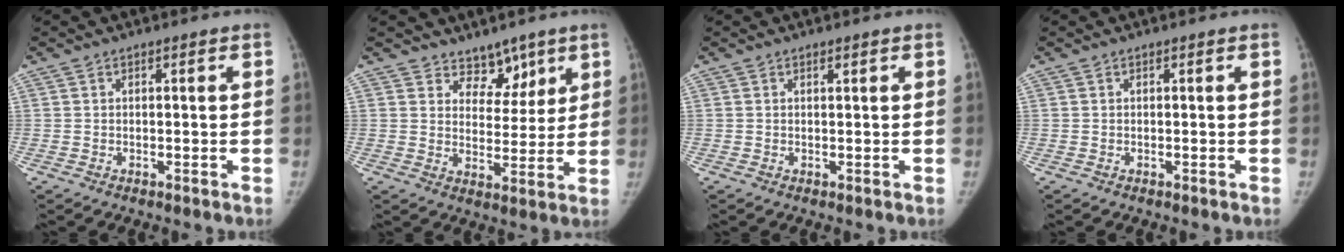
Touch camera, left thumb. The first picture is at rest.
{"total": 2.3, "force": [1.7, 1.4, 0.6], "torque": [0.016, -0.011, 0.022]}
{"total": 0.5, "force": [0.4, 0.1, 0.3], "torque": [-0.006, -0.002, 0.006]}
{"total": 0.0}